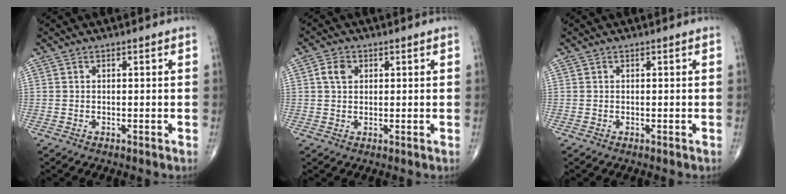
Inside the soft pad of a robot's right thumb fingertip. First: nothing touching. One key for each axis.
{"total": 3.3, "fx": 1.0, "fy": 2.4, "fz": 2.0, "tx": -0.034, "ty": 0.003, "tz": 0.016}
{"total": 0.0}